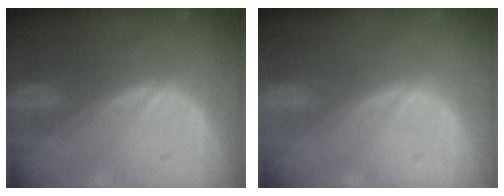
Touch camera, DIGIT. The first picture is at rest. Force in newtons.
{"total": 0.0}